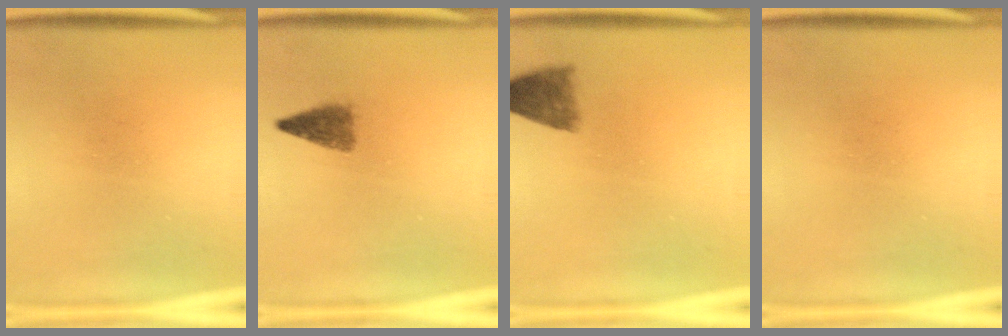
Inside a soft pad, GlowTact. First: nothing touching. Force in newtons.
{"total": 2.8}
{"total": 4.0}
{"total": 0.0}